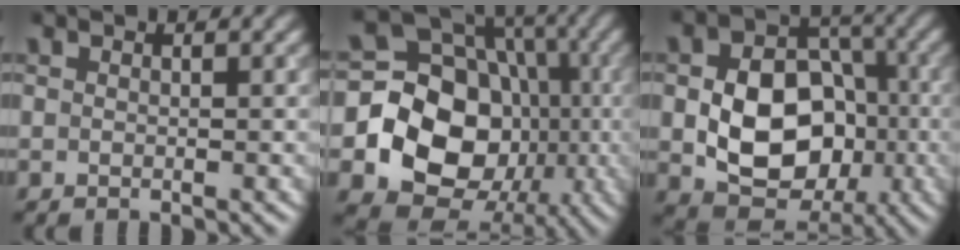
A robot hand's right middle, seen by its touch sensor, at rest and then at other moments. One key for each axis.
{"total": 16.7, "fx": -3.1, "fy": 14.2, "fz": 8.2, "tx": -0.131, "ty": -0.019, "tz": -0.070}
{"total": 10.0, "fx": -1.5, "fy": 7.4, "fz": 6.6, "tx": -0.112, "ty": -0.002, "tz": -0.024}